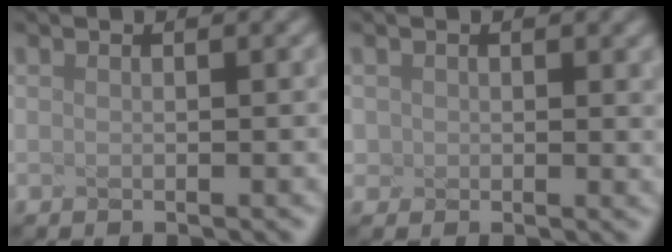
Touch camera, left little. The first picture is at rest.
{"total": 1.0, "force": [0.4, -0.5, -0.8], "torque": [-0.021, -0.008, 0.050]}